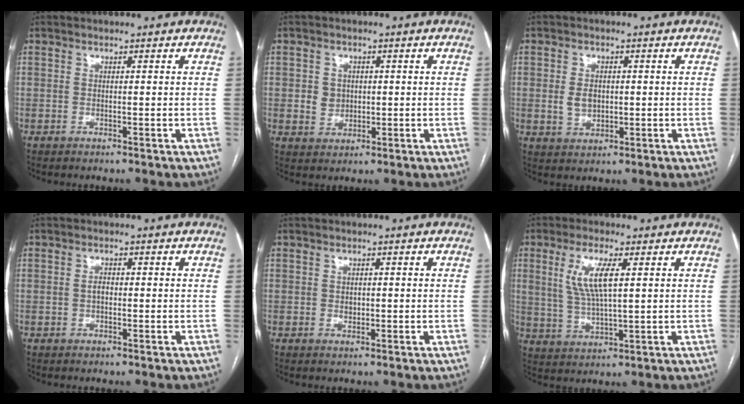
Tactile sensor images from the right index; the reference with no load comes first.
{"total": 3.5, "force": [0.3, 3.2, 1.3], "torque": [-0.021, 0.007, 0.012]}
{"total": 3.8, "force": [0.1, 2.8, 2.6], "torque": [-0.049, 0.004, 0.009]}
{"total": 1.3, "force": [-0.2, 0.8, 1.0], "torque": [-0.018, 0.003, -0.003]}
{"total": 1.2, "force": [0.0, 0.9, 0.7], "torque": [-0.009, 0.001, 0.001]}
{"total": 7.9, "force": [2.4, 1.8, 7.3], "torque": [-0.156, 0.002, 0.051]}